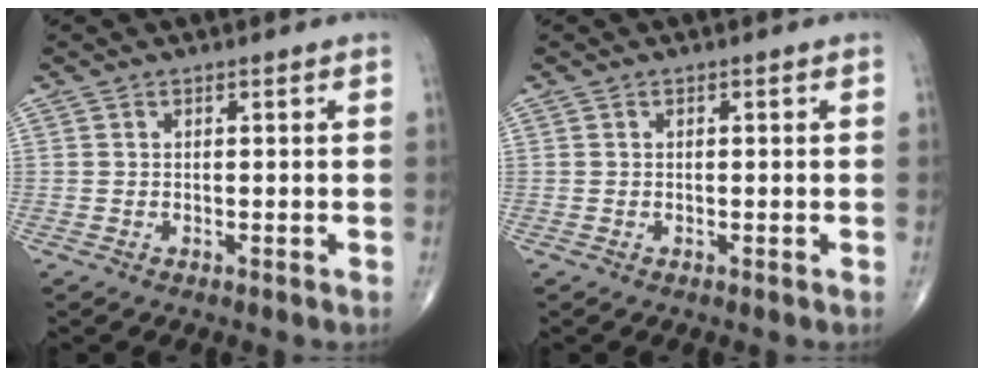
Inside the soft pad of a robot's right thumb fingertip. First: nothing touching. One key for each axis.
{"total": 0.0}